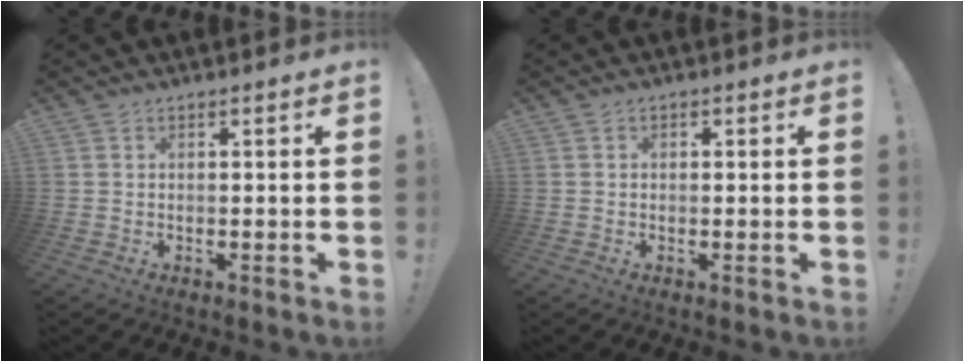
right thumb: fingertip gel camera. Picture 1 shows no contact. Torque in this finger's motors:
{"motor_torque": [0.19, 0.04, 0.00, -0.03, 0.10]}